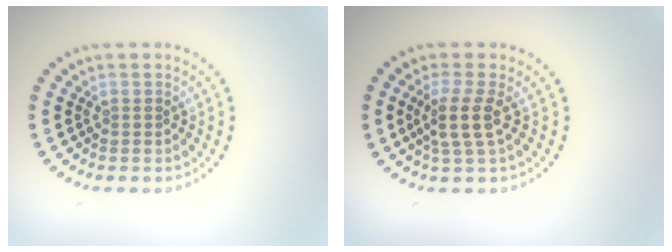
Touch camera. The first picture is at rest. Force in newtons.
{"total": 2.7, "press": 2.3, "slide": 1.5}